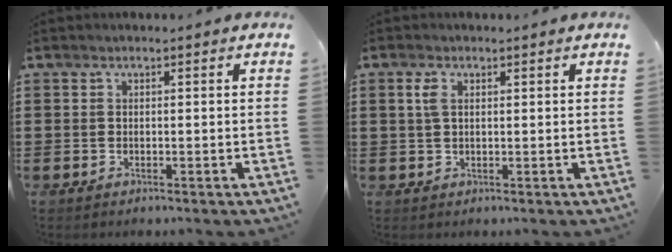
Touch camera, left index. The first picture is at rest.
{"total": 2.3, "force": [0.8, 1.0, 1.9], "torque": [-0.042, 0.007, 0.013]}